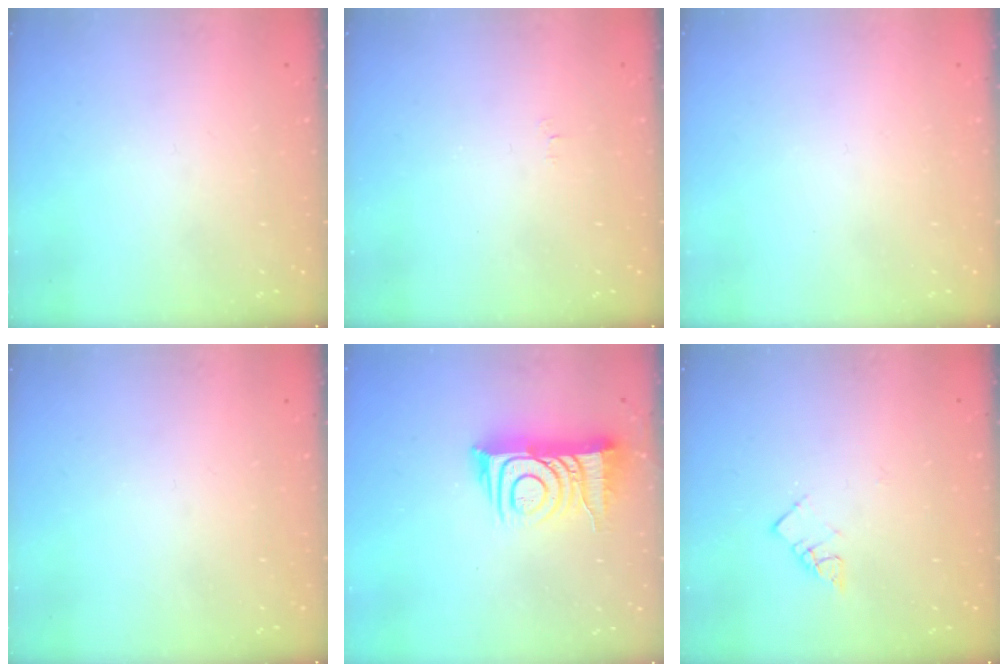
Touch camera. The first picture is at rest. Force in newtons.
{"total": 2.5, "press": 2.5, "slide": 0.3}
{"total": 1.6, "press": 1.6, "slide": 0.1}
{"total": 0.0}
{"total": 12.6, "press": 12.6, "slide": 0.9}
{"total": 4.2, "press": 4.2, "slide": 0.4}